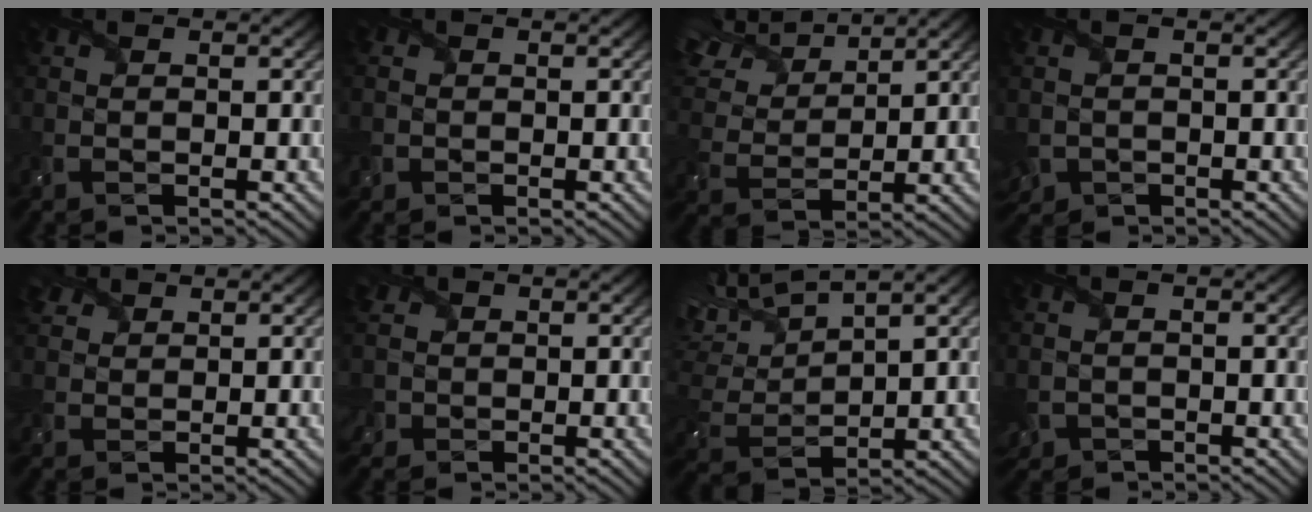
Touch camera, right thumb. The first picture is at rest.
{"total": 1.4, "force": [-0.2, 1.4, 0.1], "torque": [-0.002, -0.004, -0.007]}
{"total": 11.5, "force": [8.7, 4.0, 6.3], "torque": [-0.185, 0.035, 0.152]}
{"total": 2.5, "force": [-1.2, 2.0, 0.7], "torque": [-0.028, -0.017, -0.027]}
{"total": 3.1, "force": [2.4, 1.8, 0.9], "torque": [-0.029, 0.010, 0.048]}
{"total": 2.9, "force": [0.8, 2.7, 0.7], "torque": [-0.037, 0.003, 0.010]}
{"total": 11.6, "force": [8.4, 3.0, 7.5], "torque": [-0.197, 0.028, 0.150]}
{"total": 1.8, "force": [-0.7, 1.5, 0.8], "torque": [-0.031, -0.013, -0.016]}